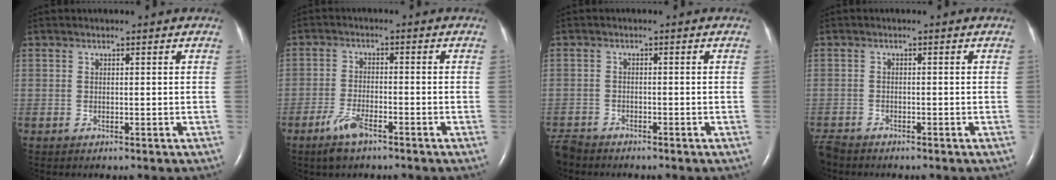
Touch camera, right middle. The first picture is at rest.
{"total": 4.6, "force": [-3.2, 1.1, 3.2], "torque": [-0.076, -0.005, -0.060]}
{"total": 3.6, "force": [-3.4, 1.0, 0.2], "torque": [-0.008, -0.011, -0.066]}
{"total": 2.9, "force": [-2.7, 0.7, 0.4], "torque": [-0.010, -0.010, -0.051]}